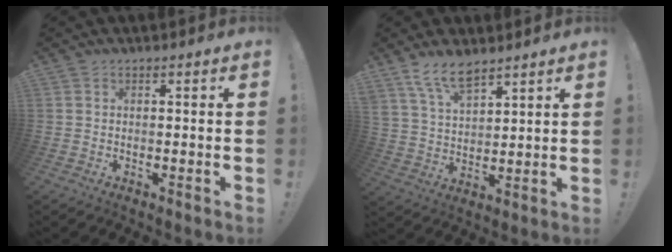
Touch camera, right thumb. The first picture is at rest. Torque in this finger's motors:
{"motor_torque": [0.77, 2.26, 1.26, 0.75, 0.12]}